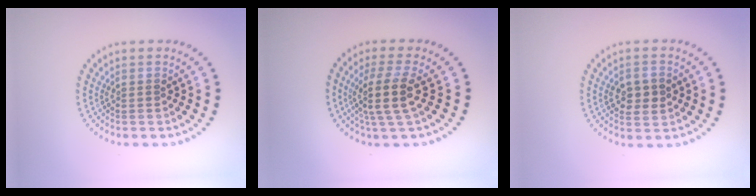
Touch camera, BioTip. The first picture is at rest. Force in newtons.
{"total": 4.0, "press": 3.3, "slide": 2.2}
{"total": 2.7, "press": 2.7, "slide": 0.1}